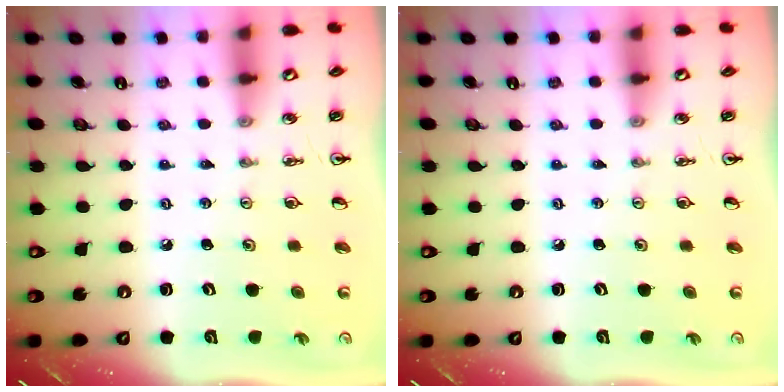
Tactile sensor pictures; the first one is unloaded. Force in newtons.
{"total": 0.0}